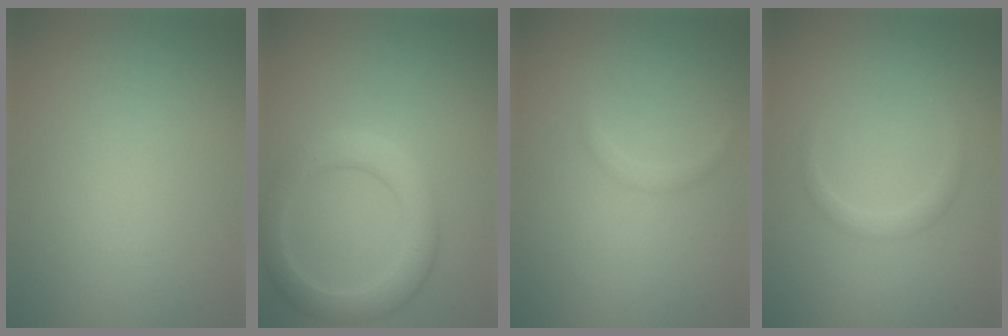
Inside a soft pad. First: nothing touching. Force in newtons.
{"total": 4.0, "press": 3.9, "slide": 0.4}
{"total": 0.7, "press": 0.7, "slide": 0.0}
{"total": 1.2, "press": 1.2, "slide": 0.1}